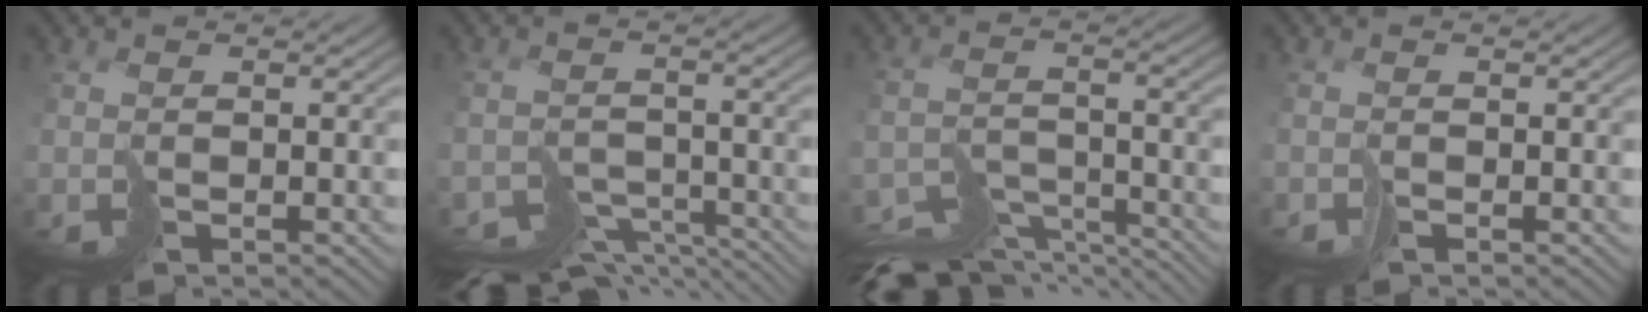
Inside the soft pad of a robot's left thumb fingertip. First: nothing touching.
{"total": 8.7, "force": [-8.0, 2.9, 2.2], "torque": [-0.022, -0.019, -0.109]}
{"total": 10.9, "force": [-10.2, 2.4, 2.8], "torque": [-0.039, -0.013, -0.151]}
{"total": 0.7, "force": [-0.7, -0.2, -0.2], "torque": [0.008, 0.003, -0.017]}